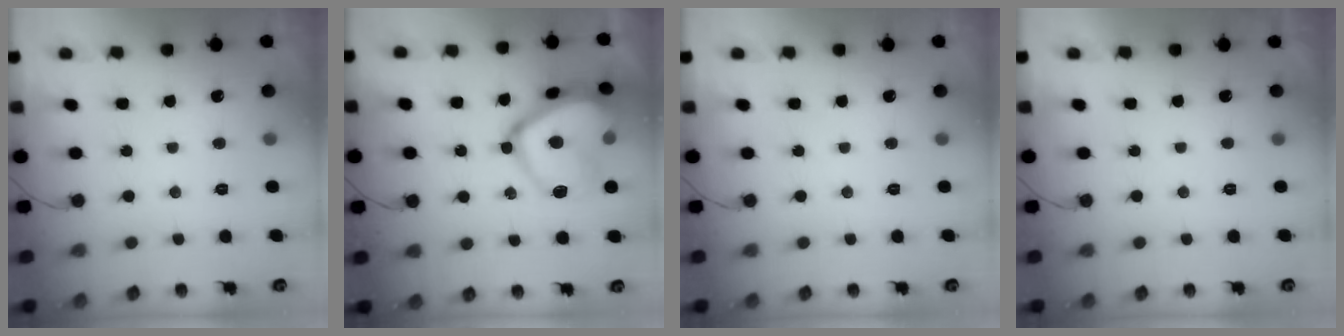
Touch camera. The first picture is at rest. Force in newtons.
{"total": 20.3, "press": 20.2, "slide": 1.7}
{"total": 0.0}
{"total": 2.2, "press": 2.2, "slide": 0.3}